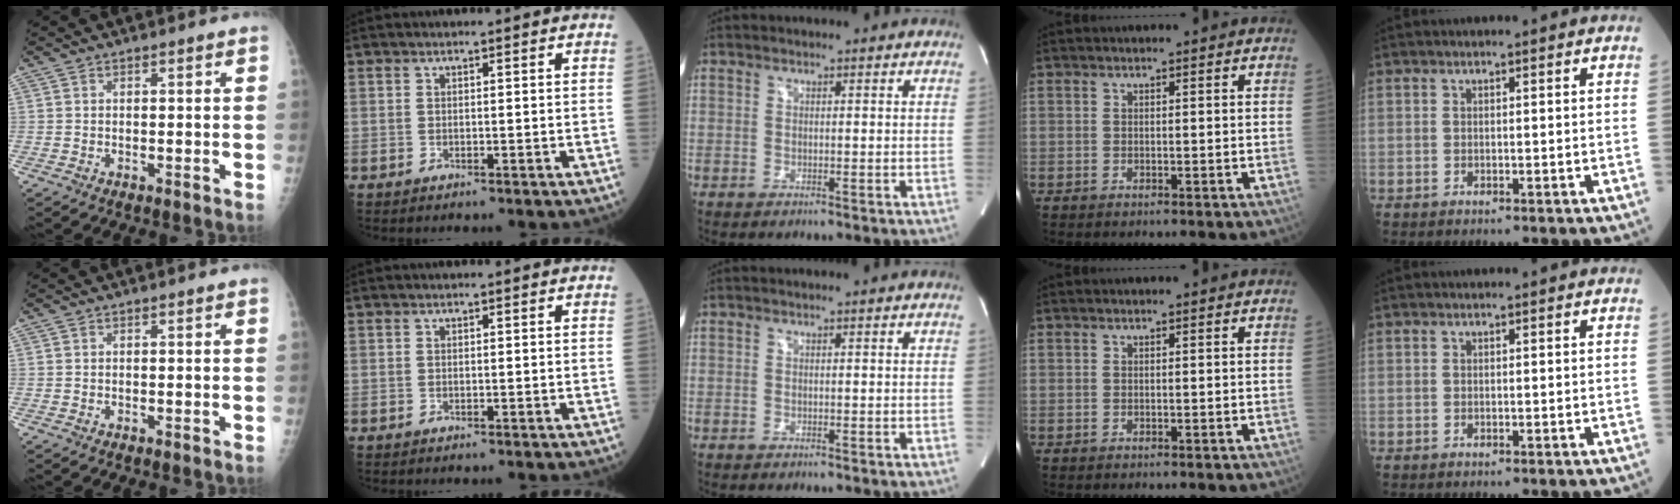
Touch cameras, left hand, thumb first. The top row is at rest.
{}